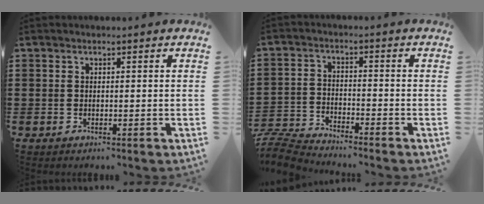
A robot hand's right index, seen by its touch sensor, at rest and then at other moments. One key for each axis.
{"total": 6.2, "fx": -6.1, "fy": 0.6, "fz": 0.9, "tx": -0.044, "ty": -0.001, "tz": -0.130}